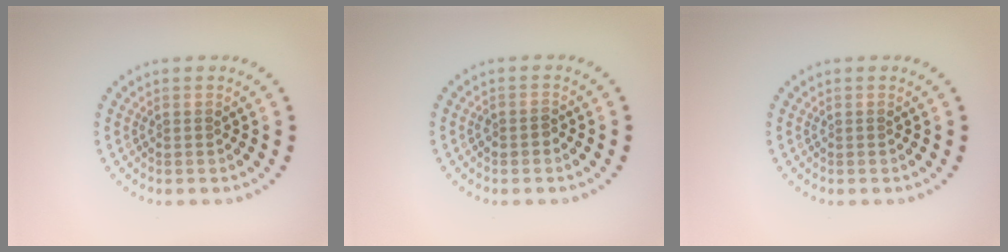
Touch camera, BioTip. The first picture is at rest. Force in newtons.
{"total": 0.8, "press": 0.7, "slide": 0.4}
{"total": 0.0}